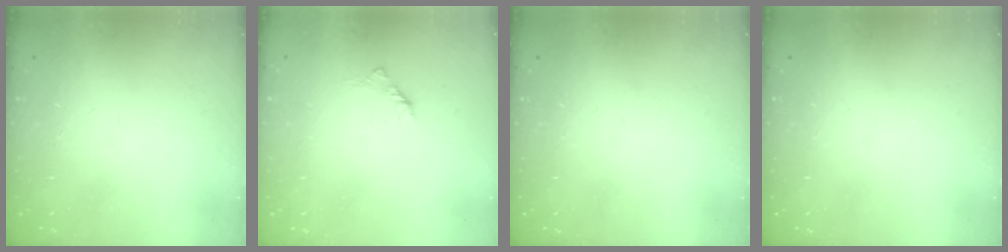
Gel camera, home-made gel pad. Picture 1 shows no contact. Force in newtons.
{"total": 1.6, "press": 1.4, "slide": 0.6}
{"total": 0.0}
{"total": 0.0}